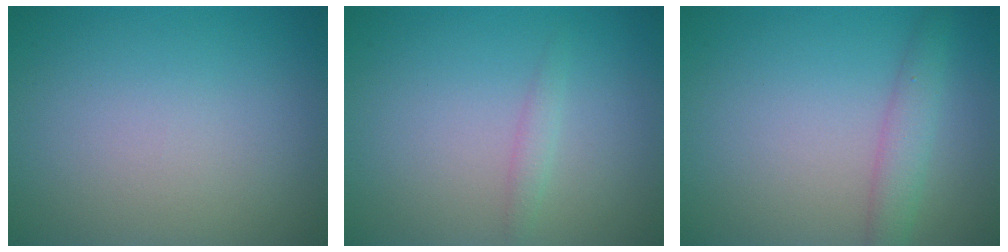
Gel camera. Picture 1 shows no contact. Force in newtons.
{"total": 1.0, "press": 1.0, "slide": 0.0}
{"total": 2.4, "press": 2.4, "slide": 0.1}